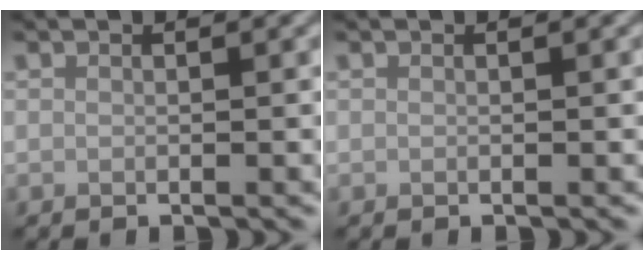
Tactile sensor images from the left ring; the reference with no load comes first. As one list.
[{"total": 0.0}]